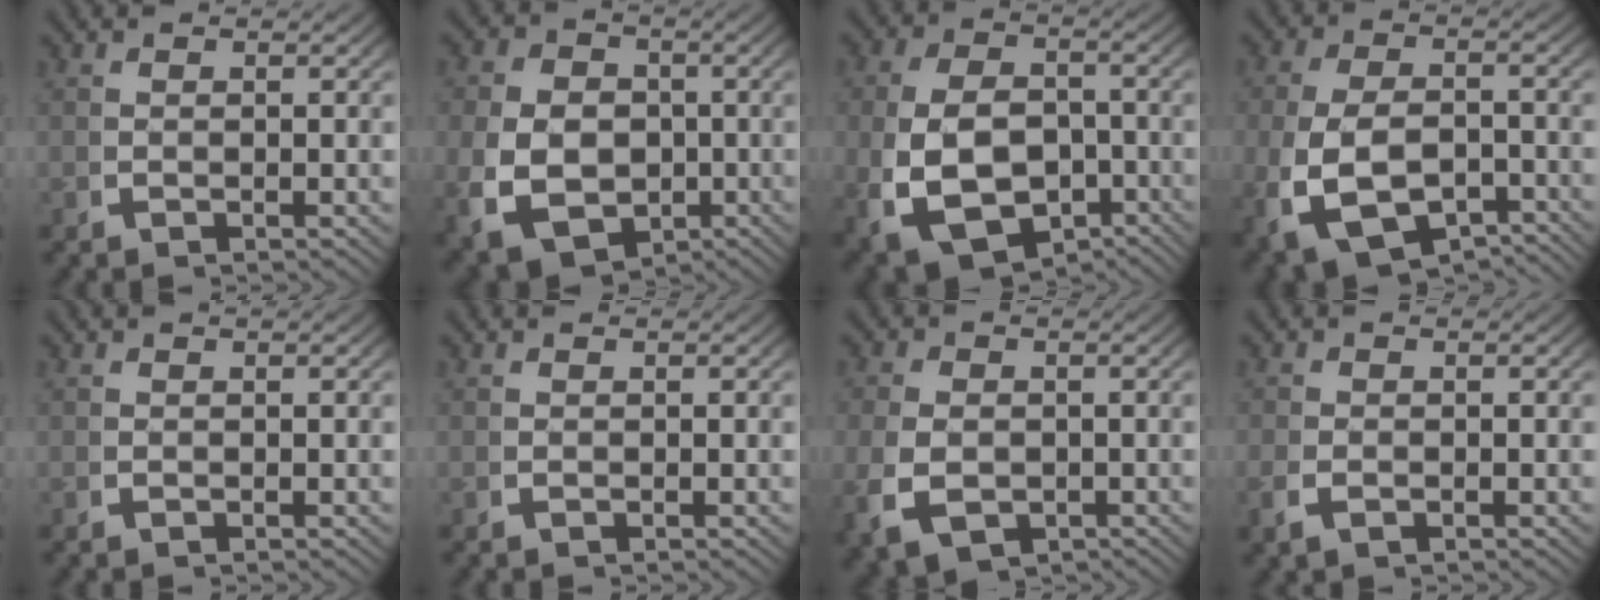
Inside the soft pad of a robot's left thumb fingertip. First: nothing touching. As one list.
[{"total": 11.1, "force": [-2.3, 8.9, 6.2], "torque": [-0.138, -0.061, -0.008]}, {"total": 12.8, "force": [-3.6, 9.2, 8.1], "torque": [-0.168, -0.068, -0.026]}, {"total": 10.4, "force": [-3.6, 6.8, 7.1], "torque": [-0.163, -0.059, -0.024]}, {"total": 0.0}, {"total": 0.0}, {"total": 5.3, "force": [-1.3, 3.9, 3.3], "torque": [-0.081, -0.029, -0.004]}, {"total": 1.1, "force": [-0.5, 0.8, 0.6], "torque": [-0.018, -0.006, -0.006]}]